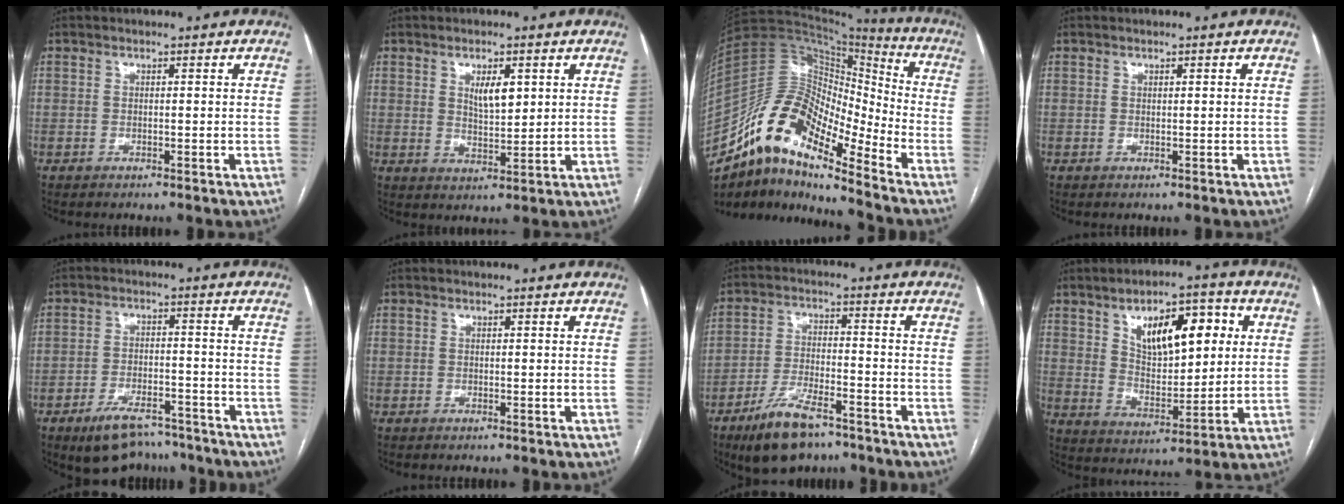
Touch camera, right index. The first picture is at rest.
{"total": 4.7, "force": [1.8, 1.7, 3.9], "torque": [-0.068, -0.003, 0.034]}
{"total": 16.0, "force": [-11.5, 4.9, 10.1], "torque": [-0.180, 0.054, -0.202]}
{"total": 0.0}
{"total": 9.1, "force": [-7.1, 3.9, 4.3], "torque": [-0.070, 0.002, -0.110]}
{"total": 0.0}
{"total": 10.1, "force": [-7.1, 3.2, 6.4], "torque": [-0.128, -0.011, -0.121]}
{"total": 12.9, "force": [4.7, 5.7, 10.6], "torque": [-0.158, 0.020, 0.083]}